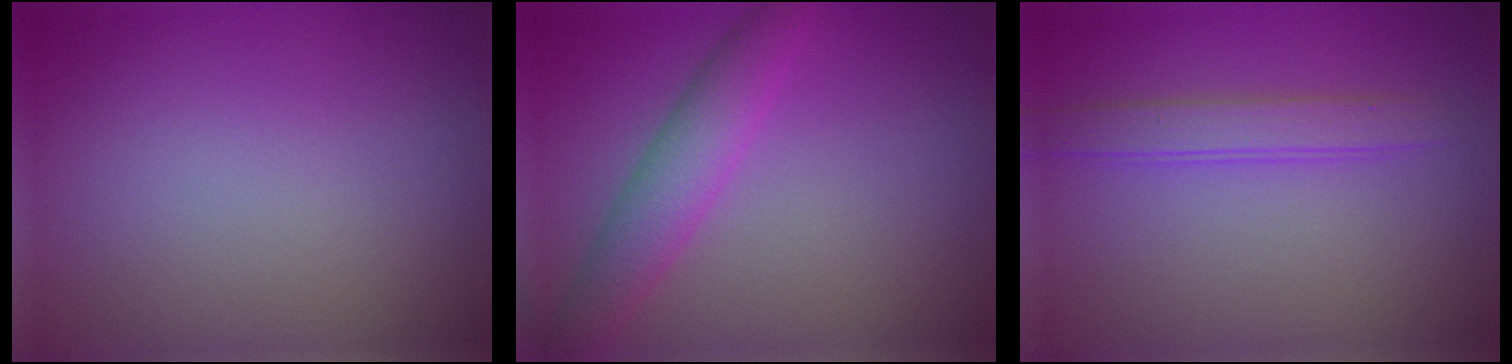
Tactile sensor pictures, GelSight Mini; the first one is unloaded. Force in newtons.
{"total": 3.8, "press": 3.8, "slide": 0.1}
{"total": 2.2, "press": 2.2, "slide": 0.1}